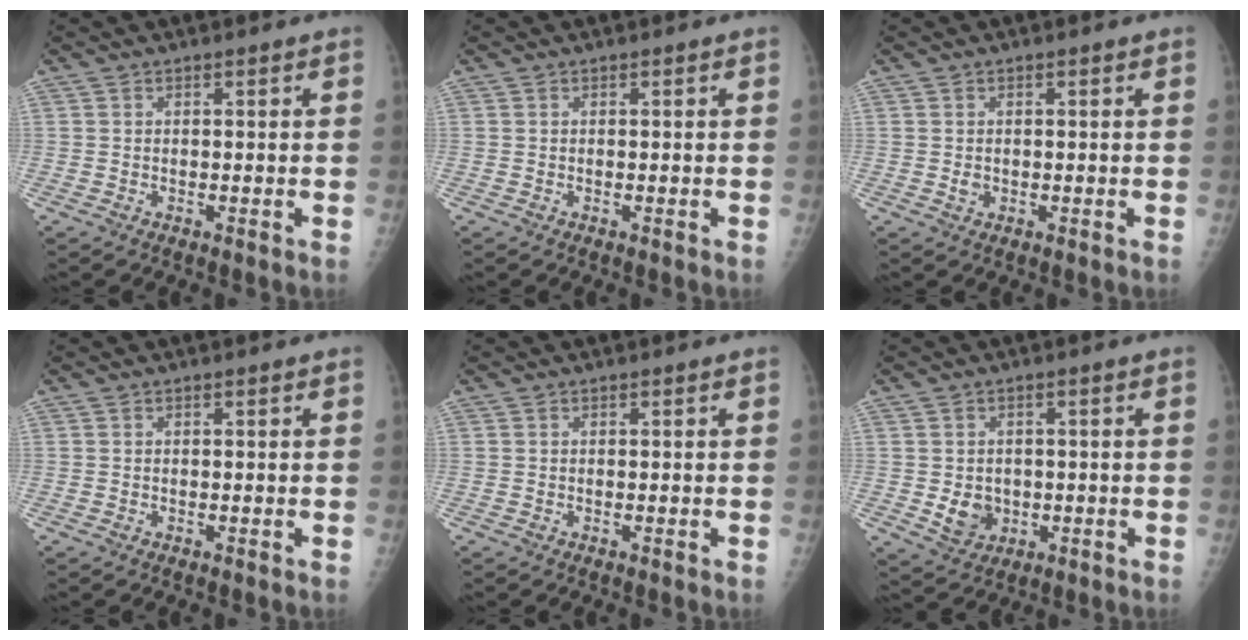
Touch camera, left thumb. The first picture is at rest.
{"total": 0.0}
{"total": 1.1, "force": [0.0, 0.9, 0.6], "torque": [-0.007, 0.000, 0.003]}
{"total": 0.0}
{"total": 0.0}
{"total": 5.1, "force": [-0.6, 4.3, 2.6], "torque": [-0.022, 0.000, 0.002]}